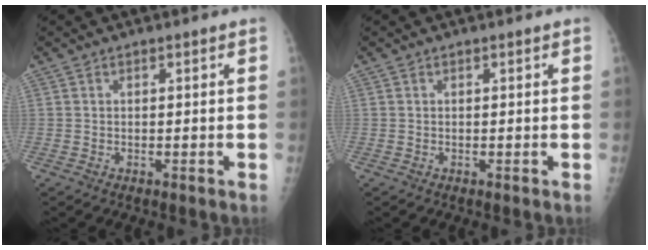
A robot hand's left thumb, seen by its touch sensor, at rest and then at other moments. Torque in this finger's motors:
{"motor_torque": [0.13, 0.00, 0.12, 0.07, 0.00]}